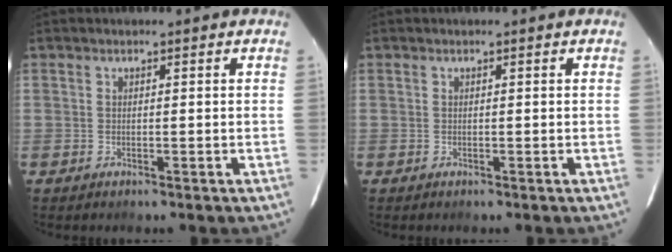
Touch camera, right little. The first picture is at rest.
{"total": 0.0}